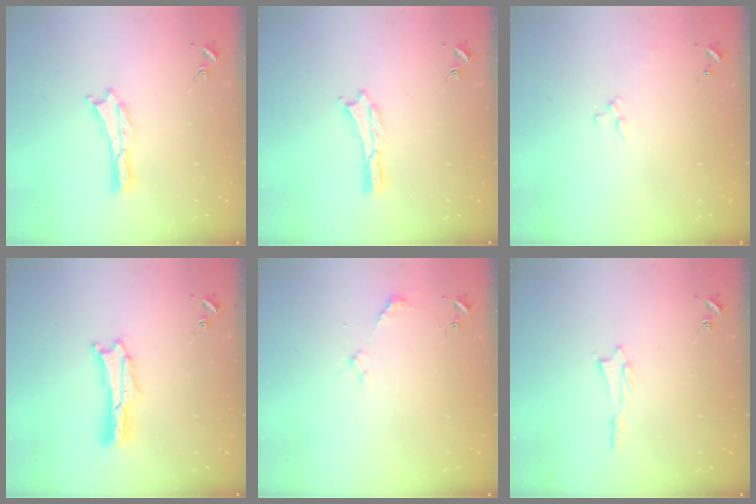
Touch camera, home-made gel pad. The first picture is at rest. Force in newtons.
{"total": 0.0}
{"total": 2.3, "press": 2.3, "slide": 0.3}
{"total": 1.7, "press": 1.7, "slide": 0.3}
{"total": 2.3, "press": 2.3, "slide": 0.1}
{"total": 1.4, "press": 1.4, "slide": 0.2}